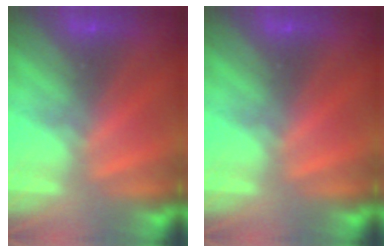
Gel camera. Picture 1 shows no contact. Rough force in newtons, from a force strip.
{"total": 0.0}